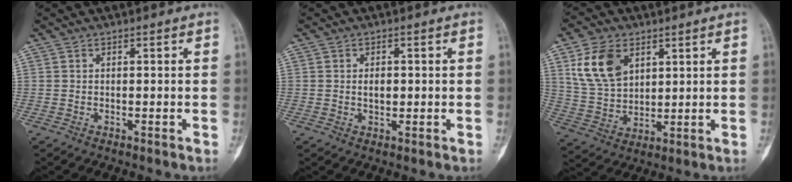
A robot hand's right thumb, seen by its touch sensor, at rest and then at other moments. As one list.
[{"total": 1.9, "force": [0.1, 1.2, 1.5], "torque": [-0.019, 0.000, 0.004]}, {"total": 11.3, "force": [5.0, 7.4, 7.0], "torque": [-0.116, -0.015, 0.106]}]